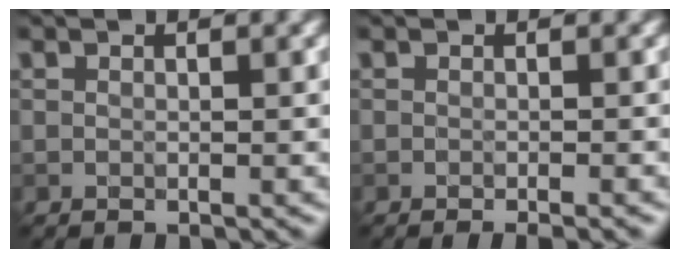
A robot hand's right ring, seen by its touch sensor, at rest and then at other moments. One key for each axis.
{"total": 1.5, "fx": -1.0, "fy": 0.2, "fz": 1.2, "tx": -0.014, "ty": -0.003, "tz": -0.014}